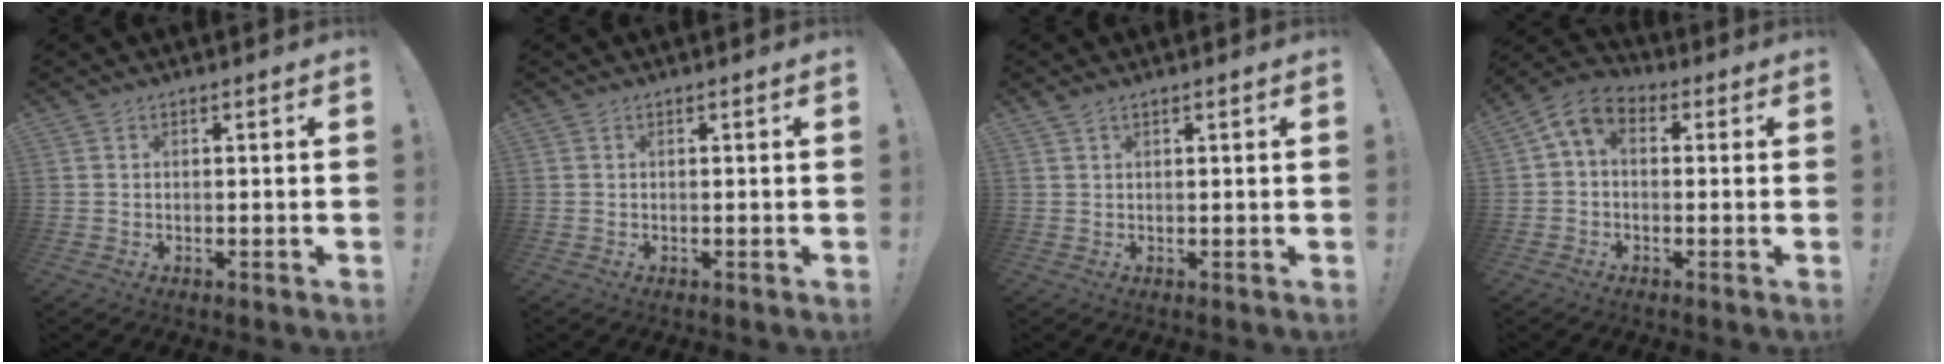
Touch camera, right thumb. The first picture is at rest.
{"total": 0.0}
{"total": 1.3, "force": [0.8, 0.5, 0.9], "torque": [-0.018, 0.002, 0.015]}
{"total": 6.7, "force": [1.3, 4.5, 4.8], "torque": [-0.093, 0.003, 0.030]}